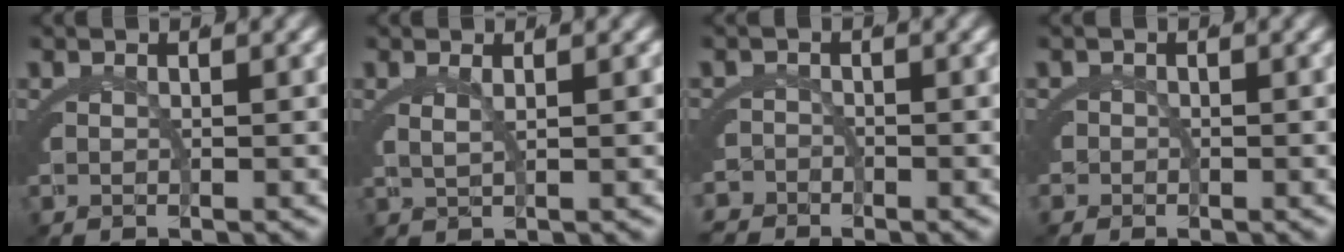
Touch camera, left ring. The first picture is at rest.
{"total": 1.5, "force": [0.8, -0.1, 1.3], "torque": [-0.026, -0.006, 0.021]}
{"total": 2.4, "force": [-2.3, 0.5, -0.5], "torque": [0.017, -0.015, -0.039]}
{"total": 1.7, "force": [-1.0, 1.3, 0.0], "torque": [-0.002, -0.007, -0.020]}